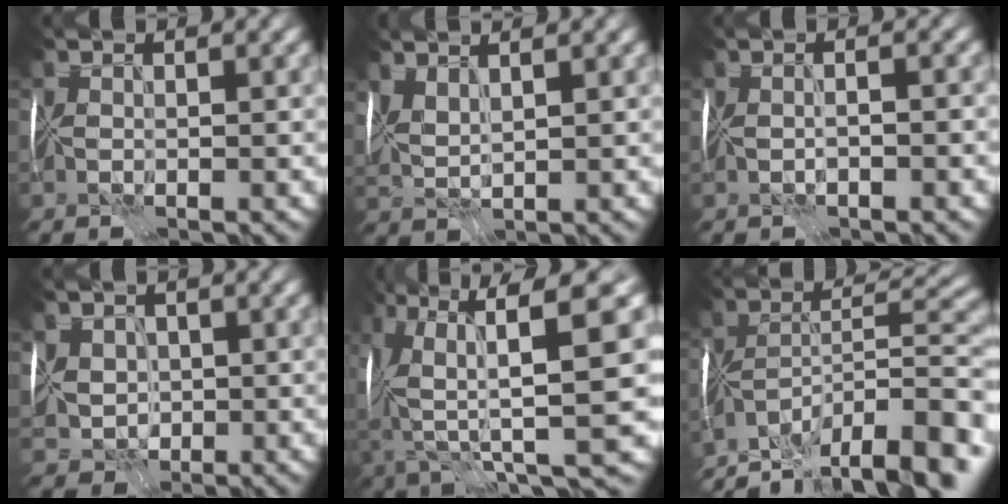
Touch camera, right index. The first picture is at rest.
{"total": 2.1, "force": [1.3, 0.3, 1.6], "torque": [-0.043, 0.004, 0.034]}
{"total": 1.5, "force": [-0.7, 0.1, 1.3], "torque": [-0.016, 0.004, -0.010]}
{"total": 3.5, "force": [0.4, 3.0, 1.6], "torque": [-0.026, 0.006, 0.005]}
{"total": 12.3, "force": [1.2, 3.5, 11.7], "torque": [-0.231, -0.006, 0.050]}
{"total": 14.6, "force": [-11.8, 3.6, 7.8], "torque": [-0.133, 0.010, -0.178]}